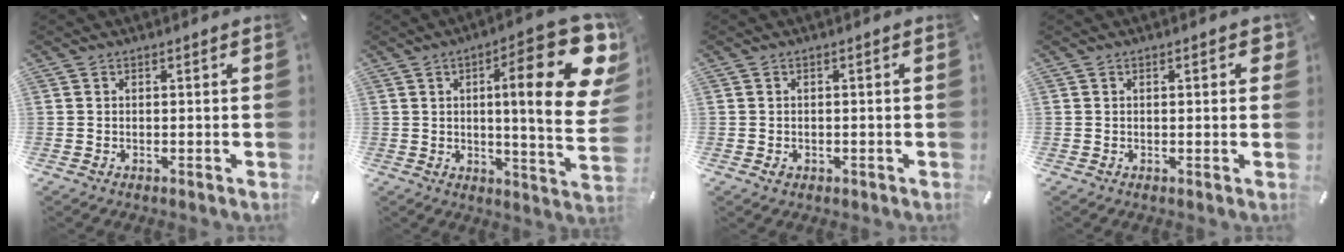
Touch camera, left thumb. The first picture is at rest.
{"total": 24.4, "force": [7.9, 6.0, 22.3], "torque": [-0.313, -0.051, 0.113]}
{"total": 1.4, "force": [-0.5, 1.1, 0.7], "torque": [-0.014, 0.002, -0.010]}
{"total": 2.3, "force": [0.5, 0.9, 2.1], "torque": [-0.027, 0.000, 0.003]}